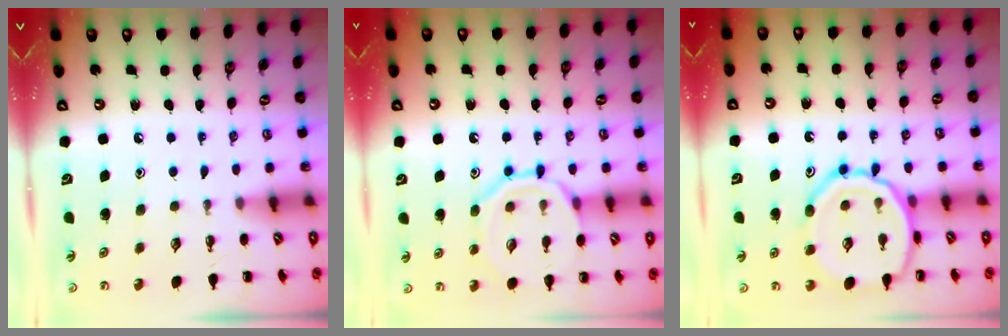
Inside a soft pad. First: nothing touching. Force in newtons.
{"total": 11.7, "press": 11.7, "slide": 0.8}
{"total": 13.3, "press": 13.2, "slide": 1.2}